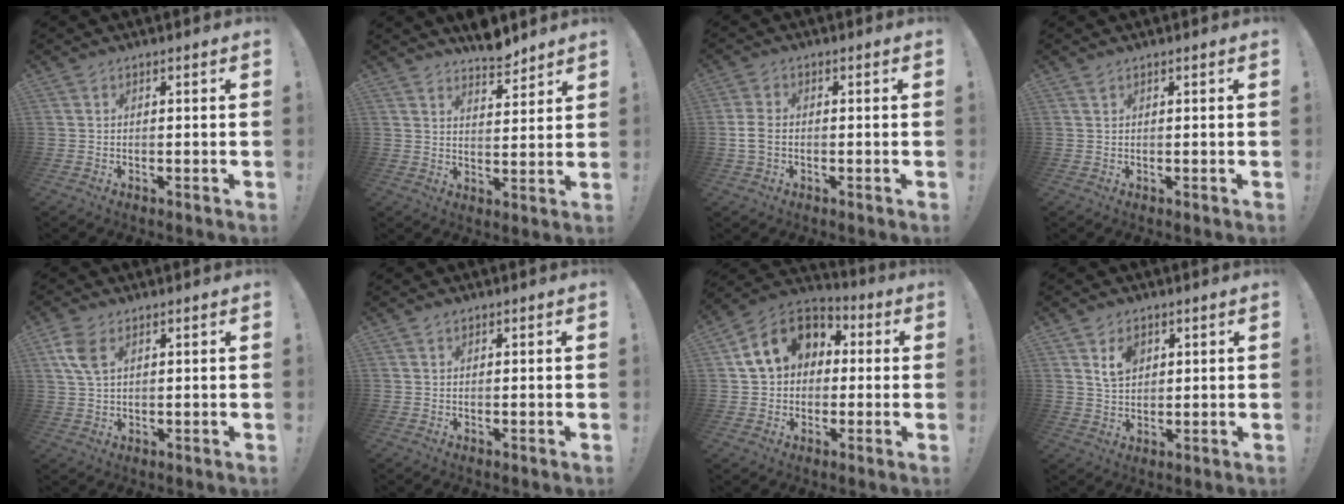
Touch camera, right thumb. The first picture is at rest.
{"total": 6.8, "force": [6.3, 1.3, 2.3], "torque": [-0.015, -0.052, 0.109]}
{"total": 4.8, "force": [-1.0, 3.3, 3.4], "torque": [-0.082, 0.011, -0.016]}
{"total": 0.6, "force": [0.5, 0.2, 0.3], "torque": [-0.002, -0.002, 0.008]}
{"total": 6.7, "force": [2.9, 3.6, 4.7], "torque": [-0.088, -0.005, 0.056]}
{"total": 0.9, "force": [0.7, 0.6, 0.4], "torque": [-0.007, 0.000, 0.012]}
{"total": 14.4, "force": [3.7, 11.5, 7.8], "torque": [-0.111, 0.006, 0.074]}
{"total": 6.6, "force": [3.2, 4.8, 3.3], "torque": [-0.040, -0.011, 0.056]}